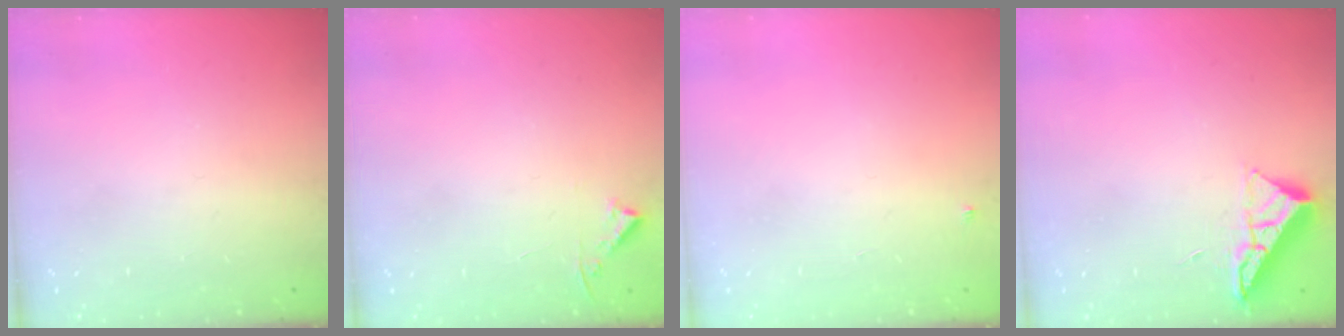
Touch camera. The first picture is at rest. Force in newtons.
{"total": 3.1, "press": 3.0, "slide": 0.3}
{"total": 2.7, "press": 2.7, "slide": 0.4}
{"total": 7.1, "press": 7.1, "slide": 0.4}